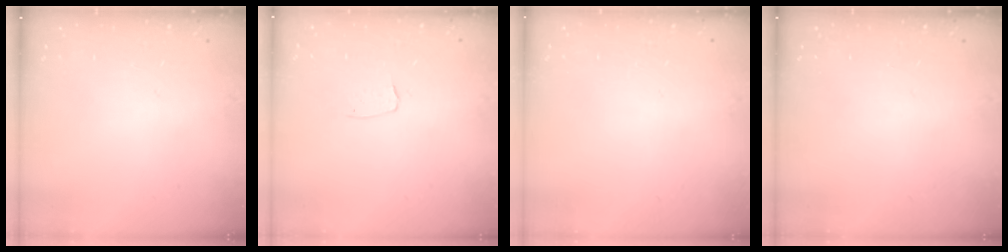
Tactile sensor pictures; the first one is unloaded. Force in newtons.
{"total": 4.0, "press": 3.9, "slide": 0.2}
{"total": 0.0}
{"total": 0.0}